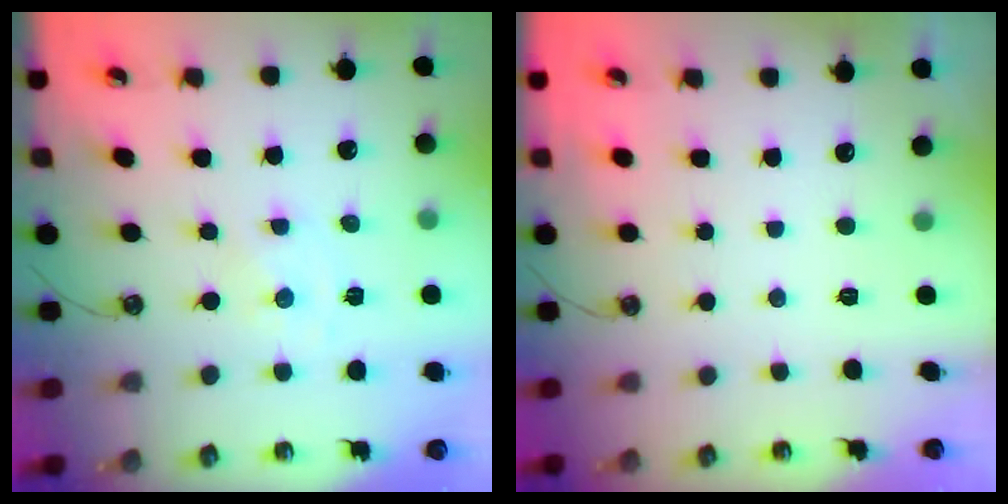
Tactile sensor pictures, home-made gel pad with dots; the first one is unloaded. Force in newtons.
{"total": 0.0}